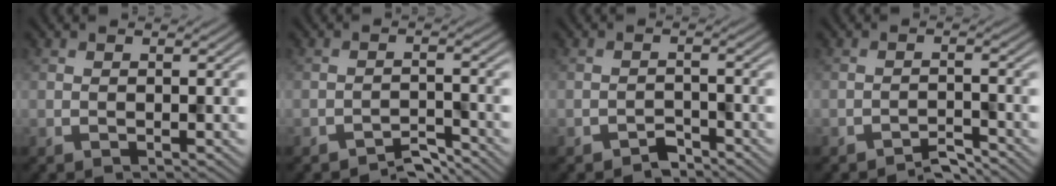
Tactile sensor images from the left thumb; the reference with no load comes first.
{"total": 2.8, "force": [-2.6, 0.5, 0.8], "torque": [-0.008, 0.004, -0.050]}
{"total": 1.9, "force": [-1.7, 0.7, 0.6], "torque": [-0.005, 0.004, -0.035]}
{"total": 2.2, "force": [-2.1, 0.3, 0.7], "torque": [-0.007, 0.005, -0.042]}